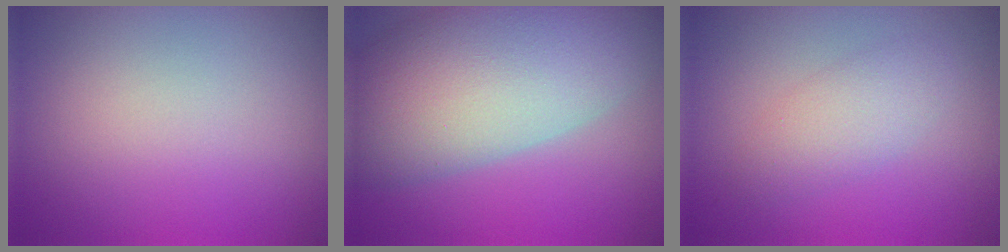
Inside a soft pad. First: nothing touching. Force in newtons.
{"total": 12.7, "press": 12.7, "slide": 0.9}
{"total": 2.6, "press": 2.6, "slide": 0.1}